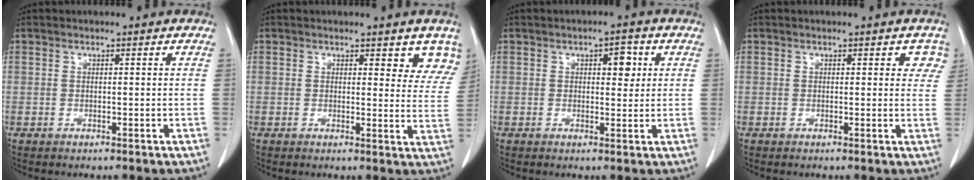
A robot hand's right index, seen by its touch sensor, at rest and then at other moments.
{"total": 6.2, "force": [5.1, 2.5, 2.6], "torque": [-0.004, -0.020, 0.039]}
{"total": 3.4, "force": [1.2, 1.5, 2.8], "torque": [-0.037, 0.005, 0.015]}
{"total": 2.8, "force": [1.3, 1.6, 1.8], "torque": [0.000, 0.003, 0.006]}